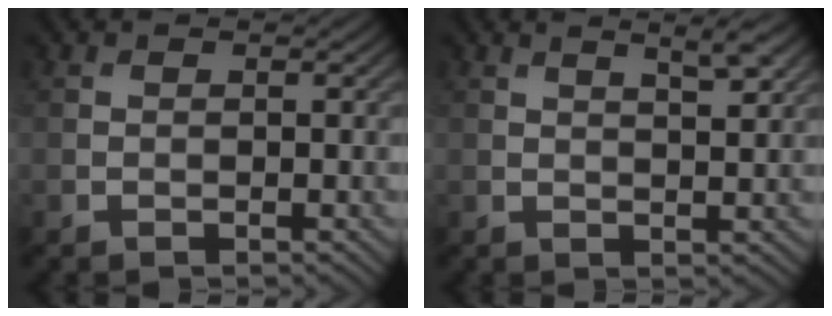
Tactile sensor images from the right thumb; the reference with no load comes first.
{"total": 2.9, "force": [1.9, 0.4, 2.1], "torque": [-0.036, -0.002, 0.035]}